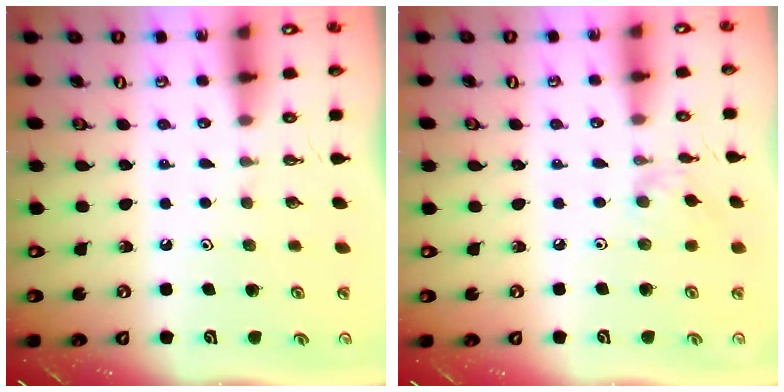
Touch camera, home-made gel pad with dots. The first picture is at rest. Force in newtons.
{"total": 2.1, "press": 2.1, "slide": 0.4}